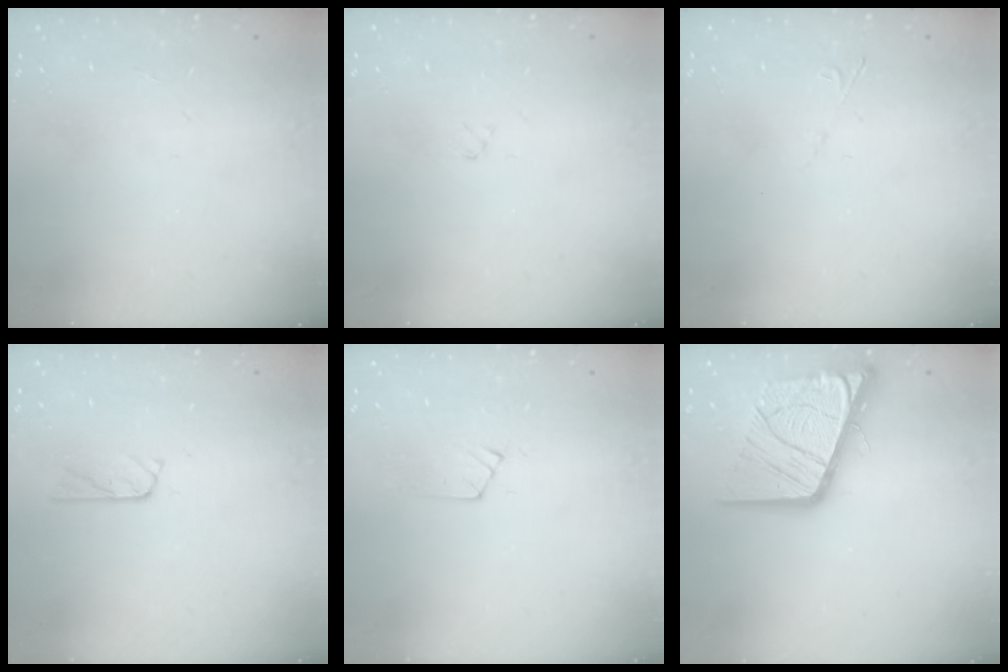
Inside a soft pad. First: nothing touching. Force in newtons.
{"total": 2.4, "press": 2.3, "slide": 0.4}
{"total": 2.9, "press": 2.8, "slide": 0.4}
{"total": 4.3, "press": 4.3, "slide": 0.4}
{"total": 5.1, "press": 5.1, "slide": 0.6}
{"total": 19.2, "press": 19.0, "slide": 2.4}